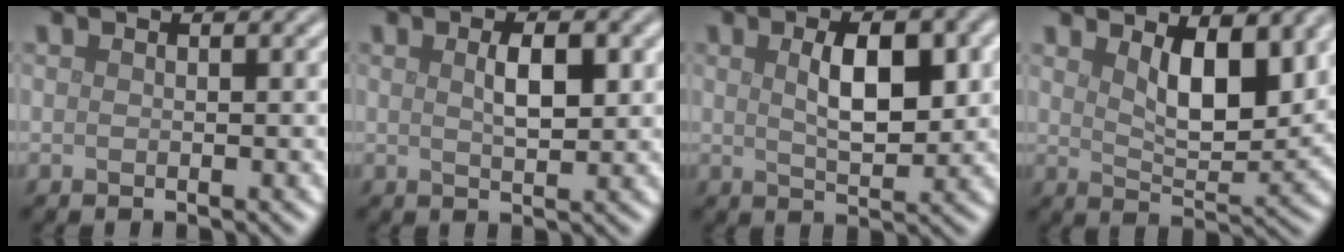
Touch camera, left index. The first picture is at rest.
{"total": 2.8, "force": [0.8, 1.0, 2.5], "torque": [-0.046, 0.001, 0.015]}
{"total": 5.1, "force": [1.1, 2.1, 4.5], "torque": [-0.078, 0.002, 0.022]}
{"total": 5.7, "force": [2.5, 2.3, 4.5], "torque": [-0.079, -0.009, 0.045]}